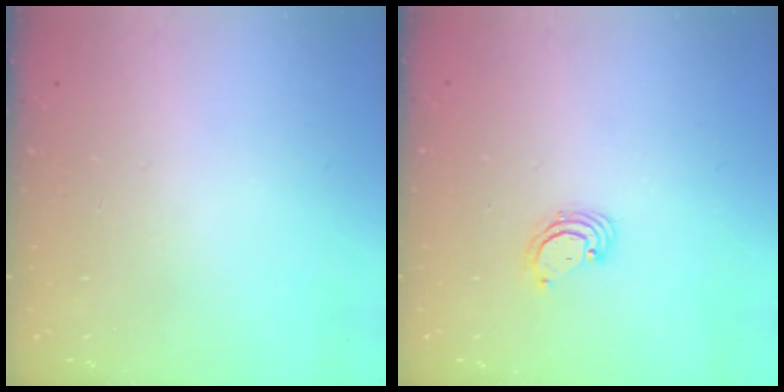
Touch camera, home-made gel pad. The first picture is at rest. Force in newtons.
{"total": 3.3, "press": 3.3, "slide": 0.2}